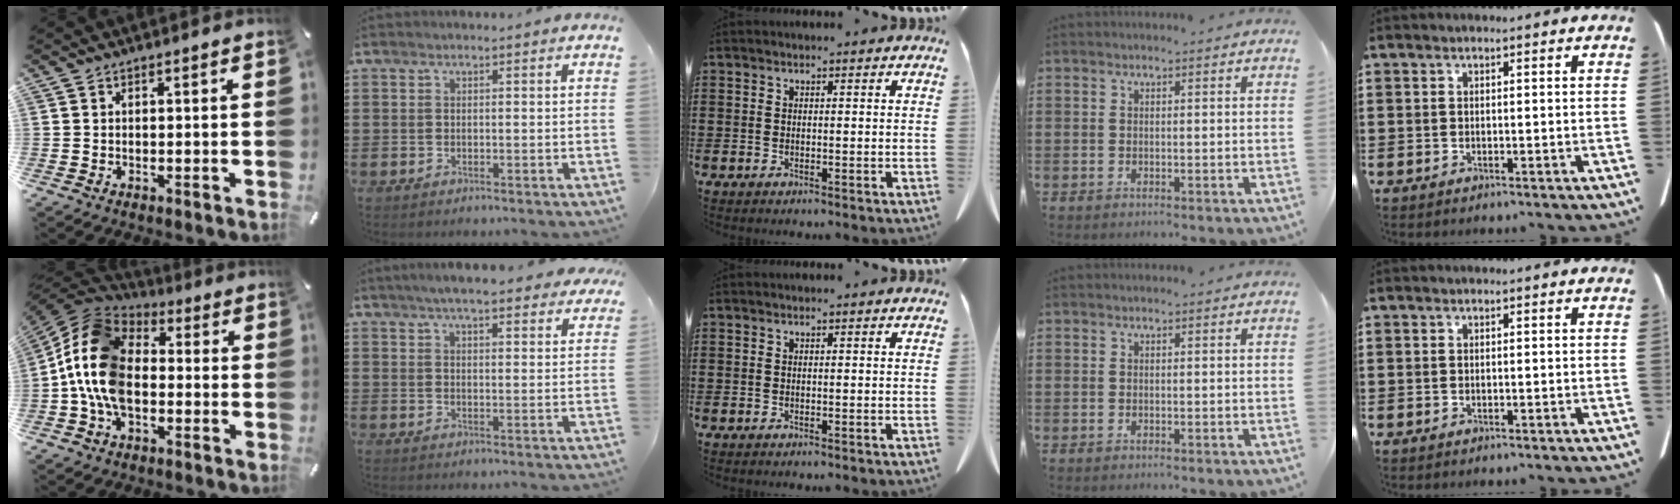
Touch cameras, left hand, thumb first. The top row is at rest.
{"thumb": {"total": 15.8, "force": [-2.7, 10.8, 11.2], "torque": [-0.256, 0.014, -0.058]}, "index": {"total": 5.8, "force": [5.2, 0.7, 2.4], "torque": [-0.063, -0.009, 0.095]}}